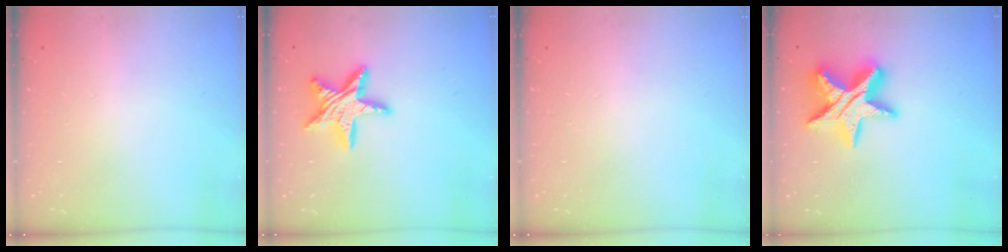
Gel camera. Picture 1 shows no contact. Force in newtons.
{"total": 13.4, "press": 13.3, "slide": 1.0}
{"total": 0.0}
{"total": 17.0, "press": 16.9, "slide": 1.2}